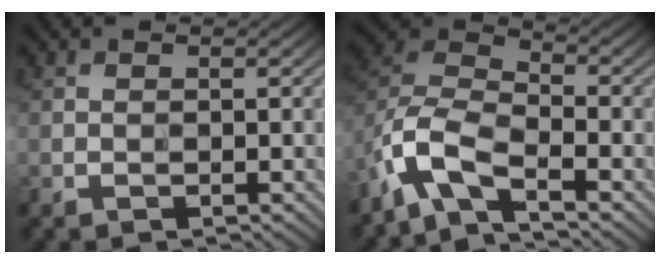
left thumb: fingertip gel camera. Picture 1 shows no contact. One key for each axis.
{"total": 7.7, "fx": -5.4, "fy": 2.5, "fz": 4.9, "tx": -0.111, "ty": 0.002, "tz": -0.129}